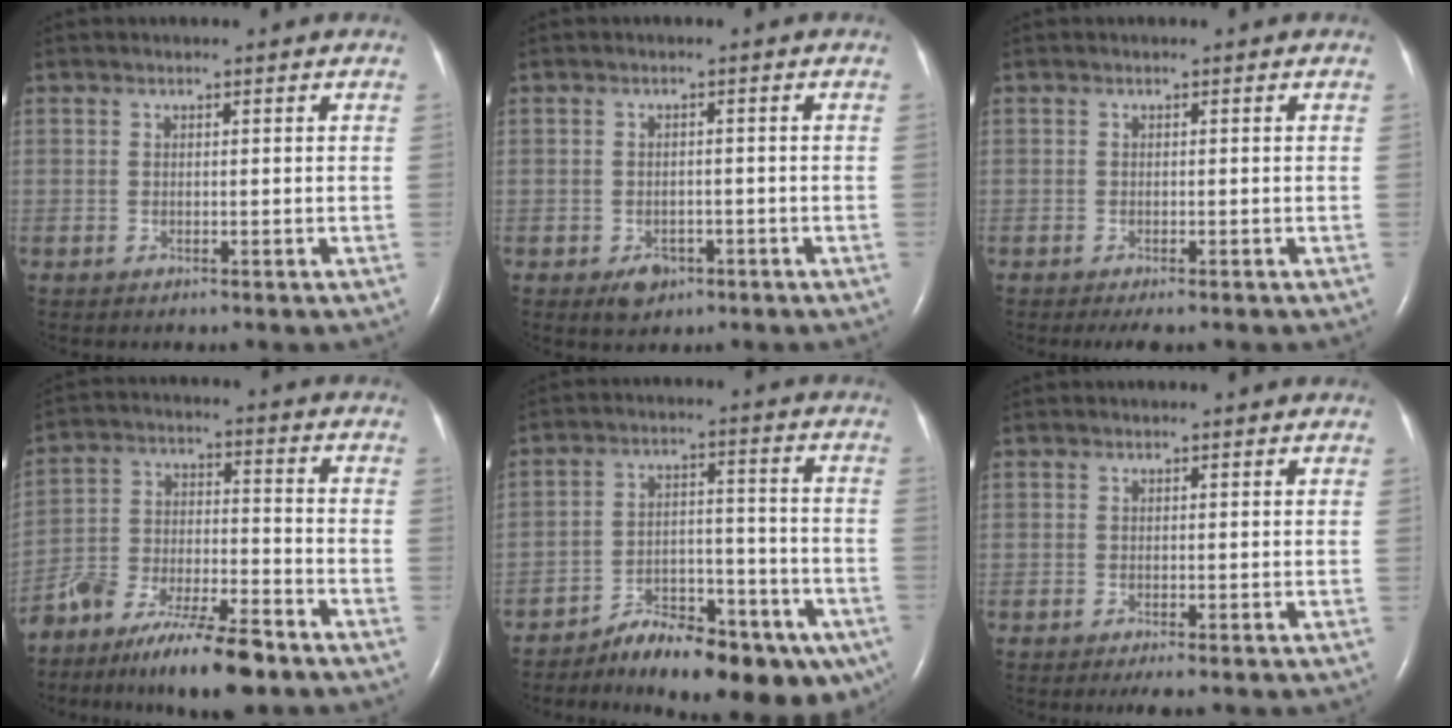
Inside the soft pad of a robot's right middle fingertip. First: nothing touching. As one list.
[{"total": 3.0, "force": [-1.7, 2.1, 1.3], "torque": [-0.020, 0.002, -0.018]}, {"total": 2.6, "force": [-2.0, 0.7, 1.6], "torque": [-0.021, -0.007, -0.026]}, {"total": 15.6, "force": [-12.6, 2.6, 8.8], "torque": [-0.170, -0.011, -0.222]}, {"total": 15.8, "force": [-11.2, 5.0, 10.0], "torque": [-0.112, 0.034, -0.165]}, {"total": 1.6, "force": [-1.1, 0.1, 1.1], "torque": [-0.021, -0.007, -0.018]}]